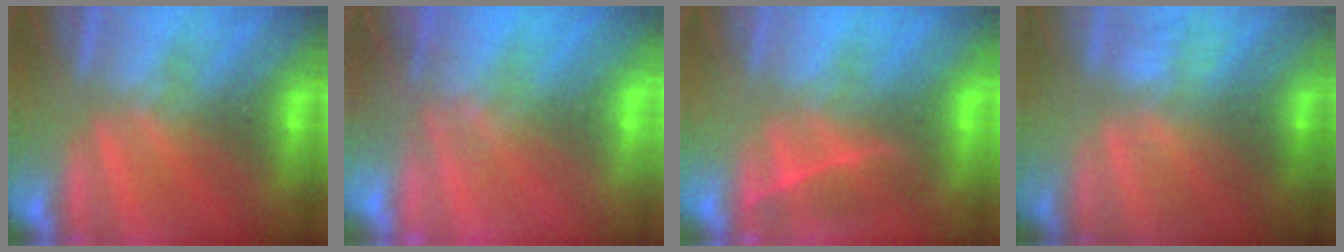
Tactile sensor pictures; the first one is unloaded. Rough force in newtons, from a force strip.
{"total": 10.8}
{"total": 1.9}
{"total": 2.6}